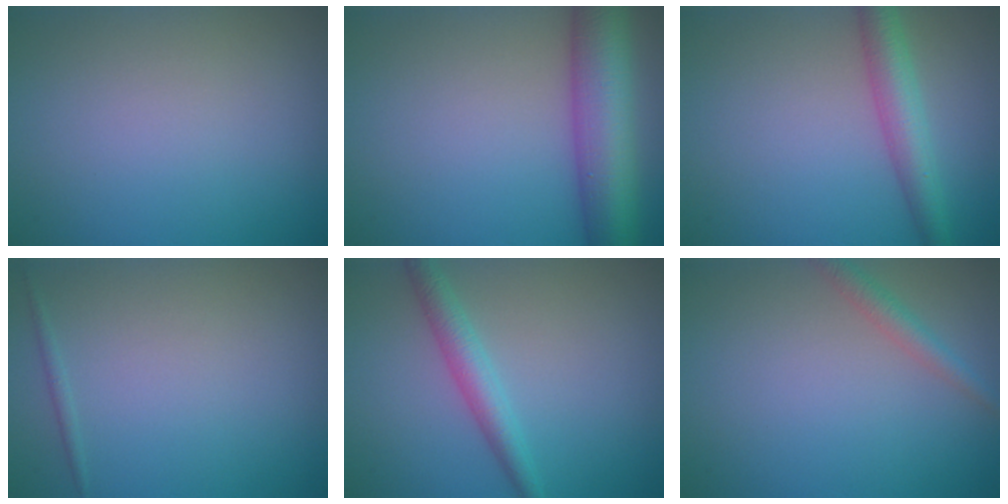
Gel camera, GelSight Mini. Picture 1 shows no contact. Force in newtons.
{"total": 8.1, "press": 8.1, "slide": 0.3}
{"total": 4.0, "press": 4.0, "slide": 0.1}
{"total": 0.6, "press": 0.6, "slide": 0.1}
{"total": 2.8, "press": 2.8, "slide": 0.1}
{"total": 1.8, "press": 1.8, "slide": 0.1}